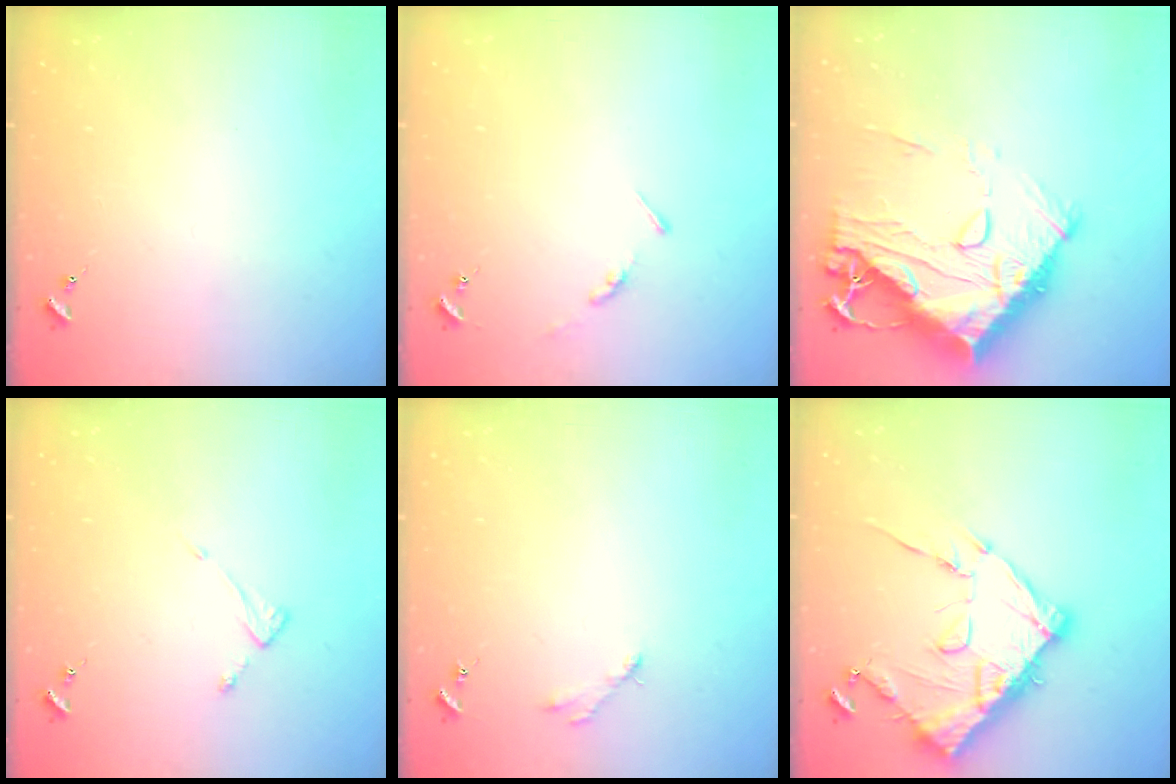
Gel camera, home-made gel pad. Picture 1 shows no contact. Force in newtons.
{"total": 3.4, "press": 3.4, "slide": 0.3}
{"total": 23.2, "press": 23.1, "slide": 2.2}
{"total": 2.6, "press": 2.6, "slide": 0.3}
{"total": 2.5, "press": 2.5, "slide": 0.3}
{"total": 15.0, "press": 14.9, "slide": 1.5}